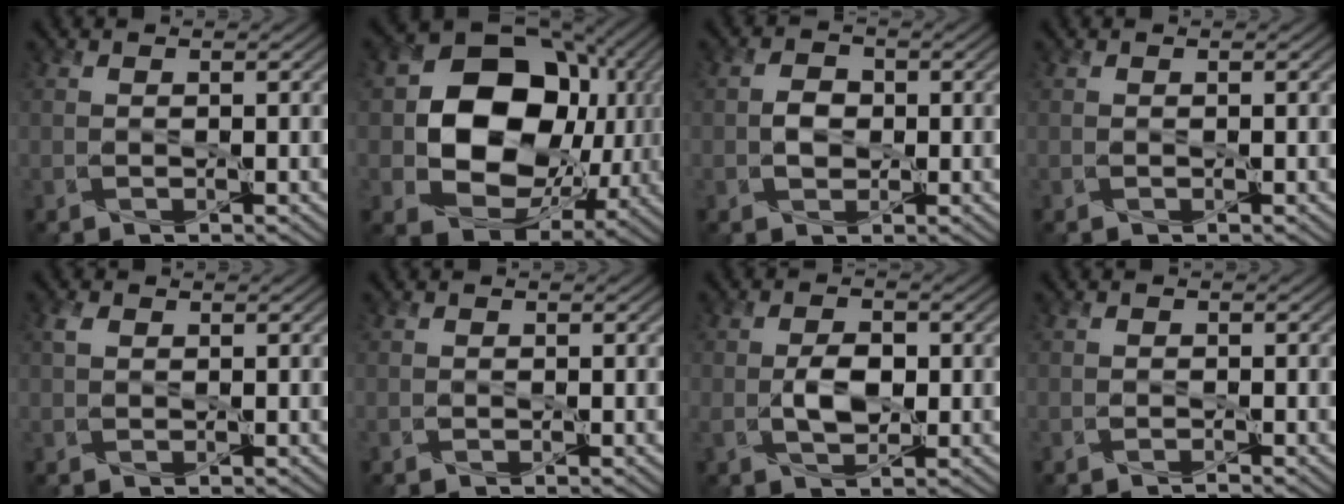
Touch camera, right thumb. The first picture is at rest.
{"total": 15.5, "force": [0.6, 12.0, 9.7], "torque": [-0.167, -0.013, 0.013]}
{"total": 2.5, "force": [-0.5, 1.9, 1.5], "torque": [-0.030, 0.001, -0.012]}
{"total": 0.0}
{"total": 1.3, "force": [0.5, 0.9, 0.9], "torque": [-0.024, 0.004, 0.009]}
{"total": 0.0}
{"total": 3.8, "force": [-0.4, 2.2, 3.1], "torque": [-0.069, -0.001, -0.008]}
{"total": 0.8, "force": [-0.7, 0.2, 0.2], "torque": [-0.002, -0.002, -0.014]}